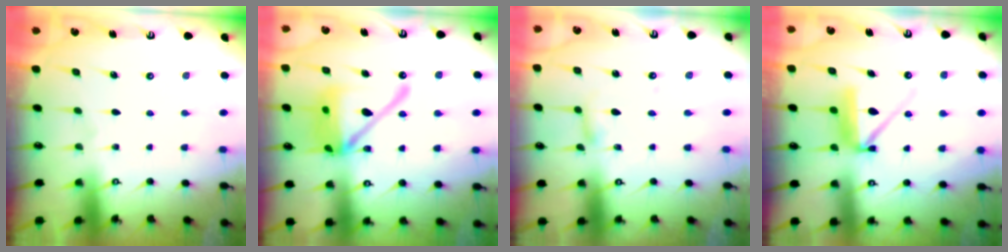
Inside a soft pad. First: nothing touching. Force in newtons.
{"total": 17.8, "press": 17.7, "slide": 2.4}
{"total": 3.8, "press": 3.8, "slide": 0.2}
{"total": 8.9, "press": 8.8, "slide": 0.5}